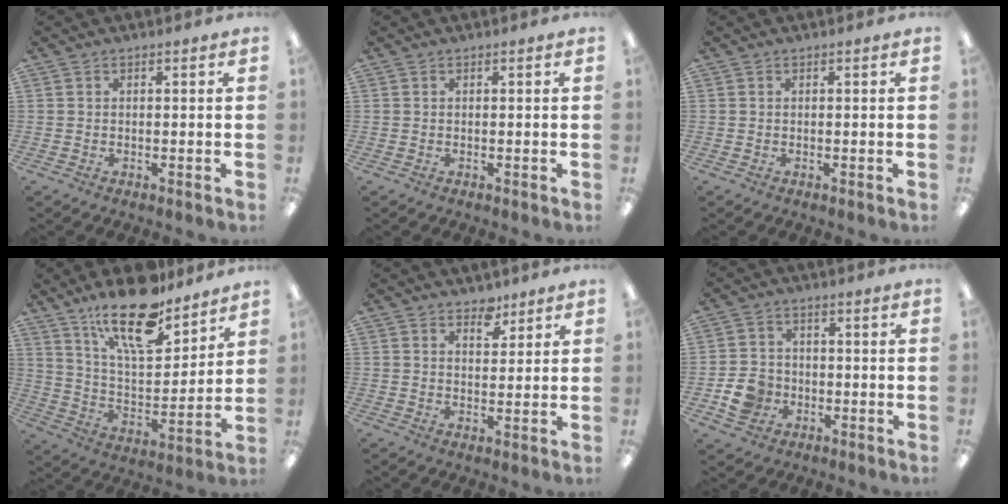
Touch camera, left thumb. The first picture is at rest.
{"total": 0.0}
{"total": 0.0}
{"total": 19.6, "force": [14.6, 6.8, 11.2], "torque": [-0.188, -0.088, 0.247]}
{"total": 4.5, "force": [3.6, 2.3, 1.5], "torque": [0.003, -0.025, 0.059]}
{"total": 7.4, "force": [-2.4, 6.2, 3.2], "torque": [-0.072, 0.012, -0.043]}